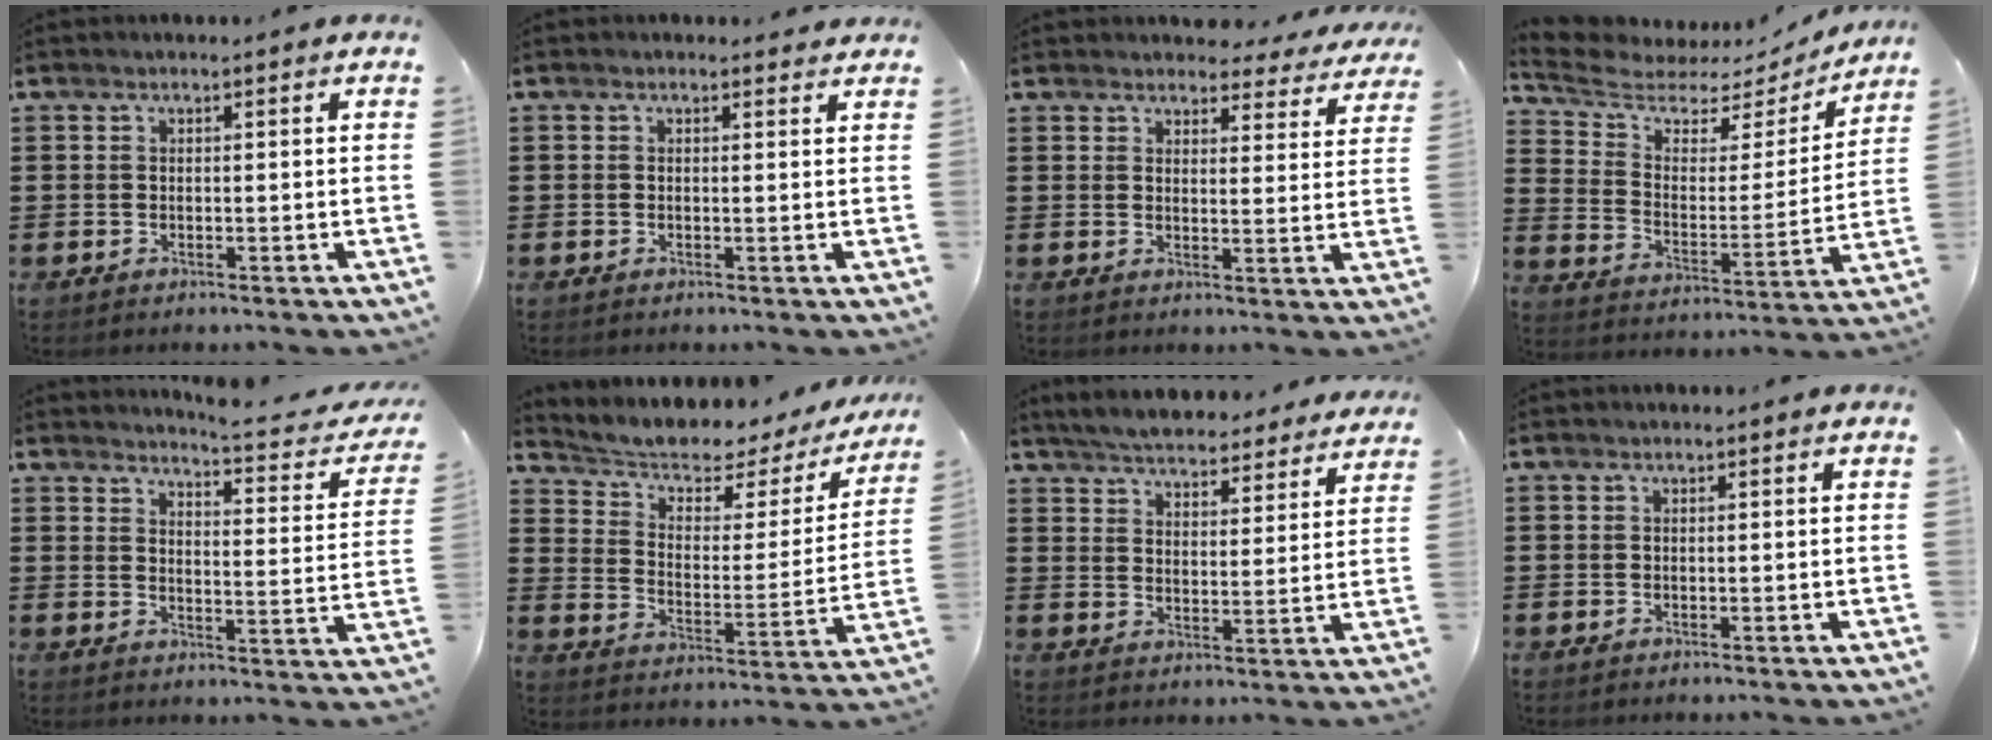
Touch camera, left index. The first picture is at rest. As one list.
[{"total": 0.6, "force": [0.3, 0.4, 0.0], "torque": [0.004, 0.000, 0.004]}, {"total": 3.7, "force": [3.6, 0.8, 0.4], "torque": [-0.018, -0.018, 0.062]}, {"total": 5.6, "force": [4.8, 2.4, 1.5], "torque": [-0.066, -0.031, 0.078]}, {"total": 3.9, "force": [3.6, -0.3, 1.5], "torque": [-0.034, -0.035, 0.052]}, {"total": 4.0, "force": [3.3, 1.6, 1.6], "torque": [-0.053, -0.031, 0.048]}, {"total": 5.2, "force": [5.2, 0.0, 0.6], "torque": [-0.036, -0.031, 0.089]}, {"total": 0.0}]